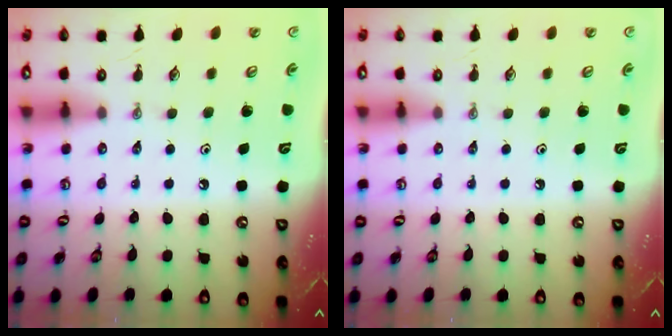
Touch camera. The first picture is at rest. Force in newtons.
{"total": 0.0}